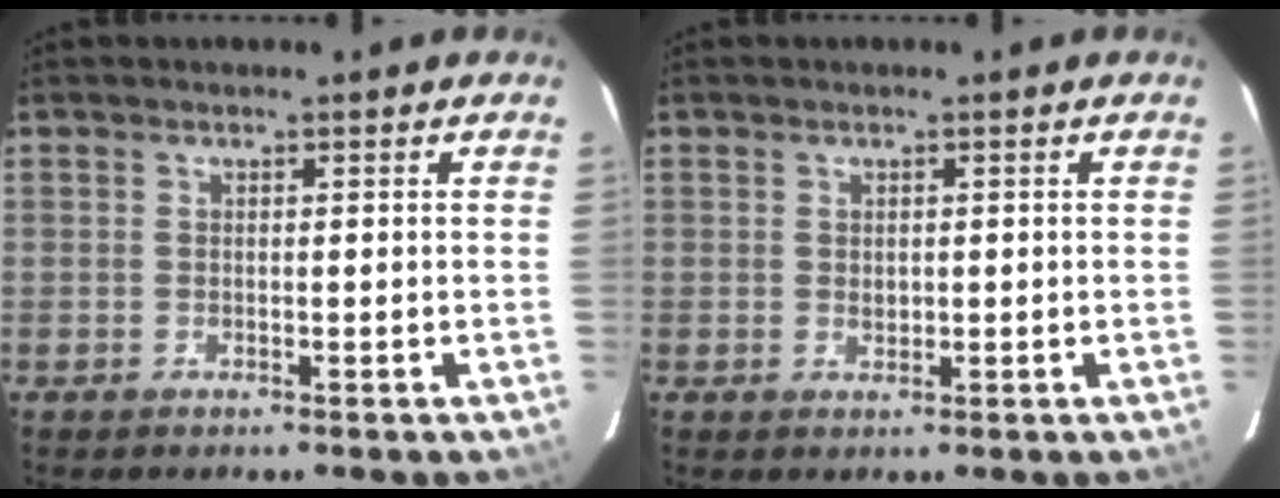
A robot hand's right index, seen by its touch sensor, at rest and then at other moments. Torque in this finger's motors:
{"motor_torque": [0.05, -0.02, 0.02, 0.02]}